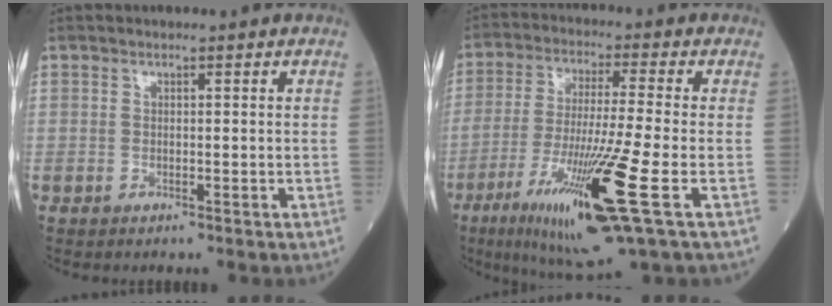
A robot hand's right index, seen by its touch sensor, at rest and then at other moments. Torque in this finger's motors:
{"motor_torque": [2.08, -0.05, 1.05, 0.21]}